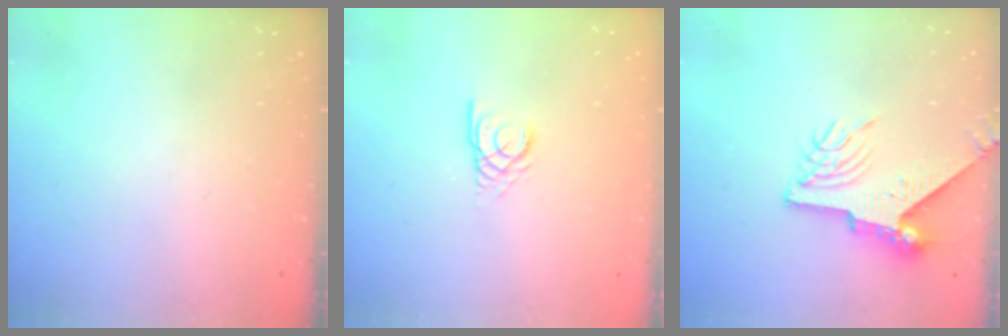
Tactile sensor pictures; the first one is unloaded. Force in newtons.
{"total": 2.8, "press": 2.8, "slide": 0.1}
{"total": 9.4, "press": 9.3, "slide": 1.0}